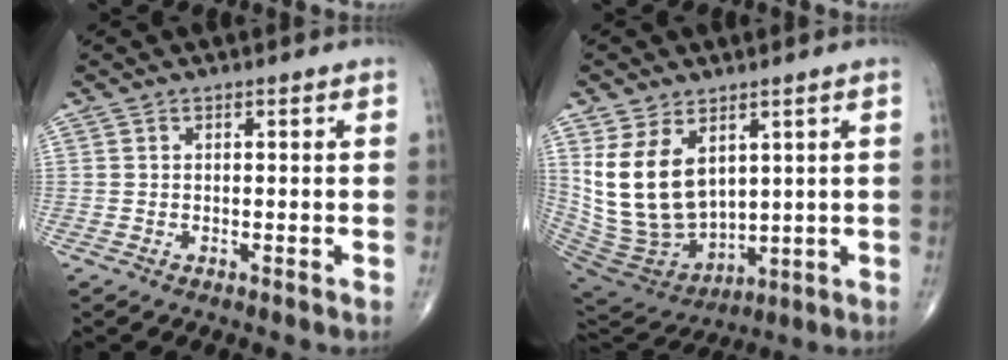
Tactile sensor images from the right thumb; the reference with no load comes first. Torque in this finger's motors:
{"motor_torque": [-0.08, 0.59, 0.93, 0.82, 0.21]}